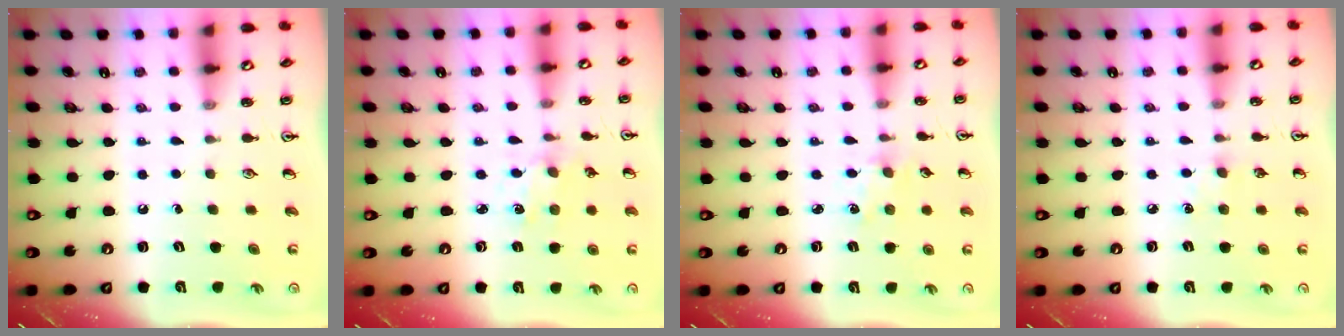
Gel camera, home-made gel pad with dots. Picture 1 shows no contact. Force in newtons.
{"total": 2.0, "press": 1.9, "slide": 0.4}
{"total": 2.3, "press": 2.3, "slide": 0.4}
{"total": 4.9, "press": 4.9, "slide": 0.7}